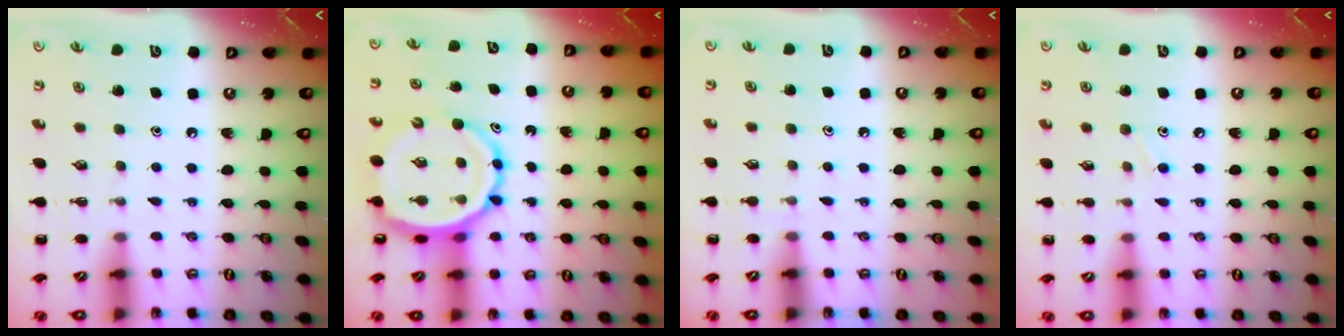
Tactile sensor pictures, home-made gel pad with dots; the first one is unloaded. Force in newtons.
{"total": 12.2, "press": 11.7, "slide": 3.7}
{"total": 4.6, "press": 4.4, "slide": 1.5}
{"total": 6.3, "press": 5.9, "slide": 2.2}